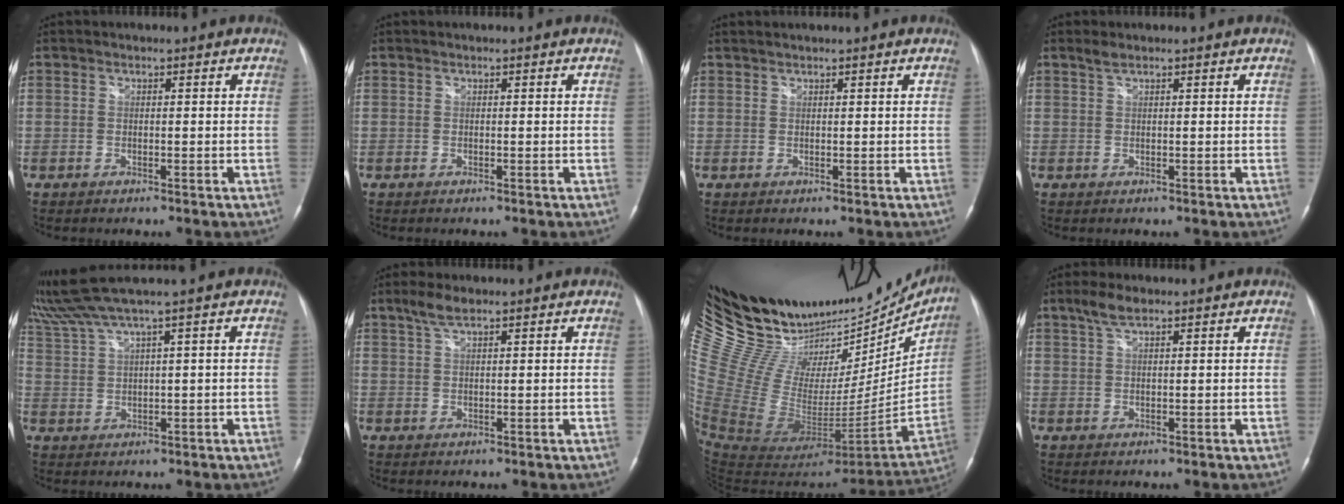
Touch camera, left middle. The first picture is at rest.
{"total": 0.0}
{"total": 1.8, "force": [1.6, -0.5, 0.8], "torque": [-0.009, 0.018, 0.030]}
{"total": 1.1, "force": [0.9, 0.1, 0.6], "torque": [-0.016, 0.007, 0.023]}
{"total": 6.4, "force": [4.9, -2.3, 3.4], "torque": [-0.079, 0.014, 0.101]}
{"total": 2.8, "force": [2.0, 0.4, 1.9], "torque": [-0.046, 0.009, 0.043]}
{"total": 36.2, "force": [29.5, 14.5, 15.2], "torque": [-0.279, -0.007, 0.443]}
{"total": 2.9, "force": [2.0, 0.5, 2.0], "torque": [-0.048, 0.009, 0.043]}